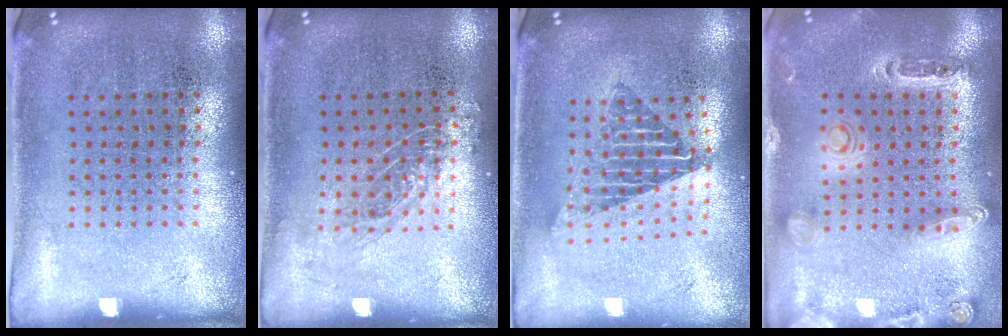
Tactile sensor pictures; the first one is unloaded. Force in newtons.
{"total": 0.9, "press": 0.9, "slide": 0.3}
{"total": 1.7, "press": 1.4, "slide": 1.0}
{"total": 1.4, "press": 1.4, "slide": 0.2}